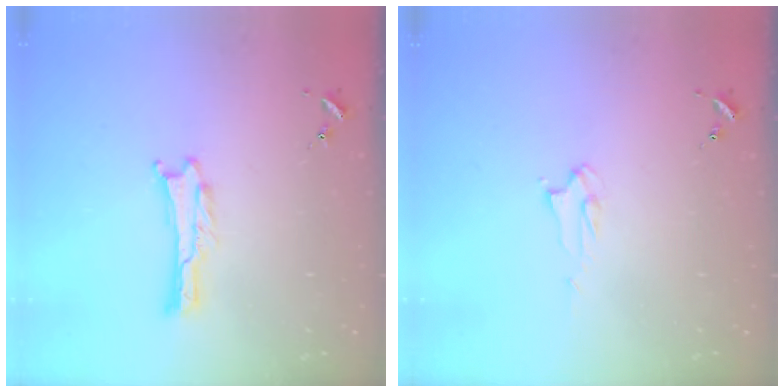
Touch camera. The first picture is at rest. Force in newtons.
{"total": 2.2, "press": 2.2, "slide": 0.2}